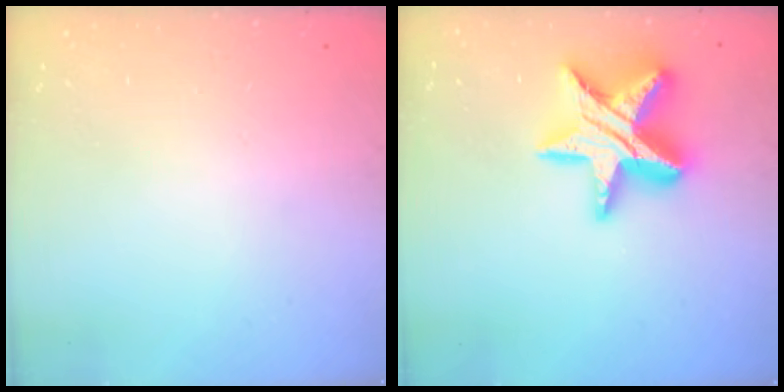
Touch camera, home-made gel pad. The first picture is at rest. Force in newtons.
{"total": 19.6, "press": 19.6, "slide": 1.3}